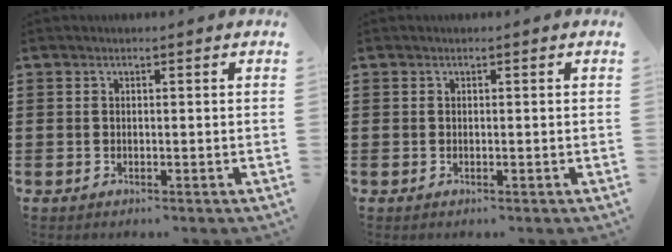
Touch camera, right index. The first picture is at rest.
{"total": 0.0}